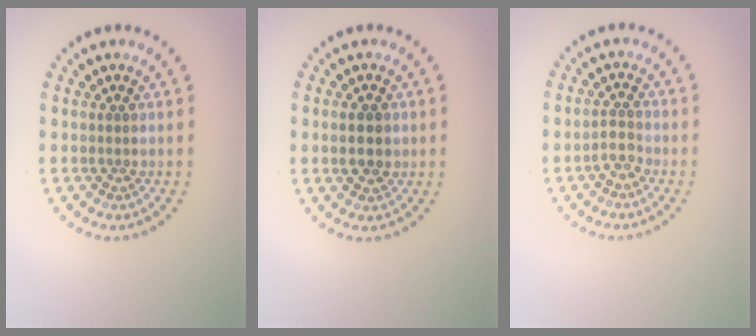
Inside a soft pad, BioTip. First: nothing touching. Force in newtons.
{"total": 2.3, "press": 2.3, "slide": 0.2}
{"total": 1.6, "press": 1.3, "slide": 1.0}